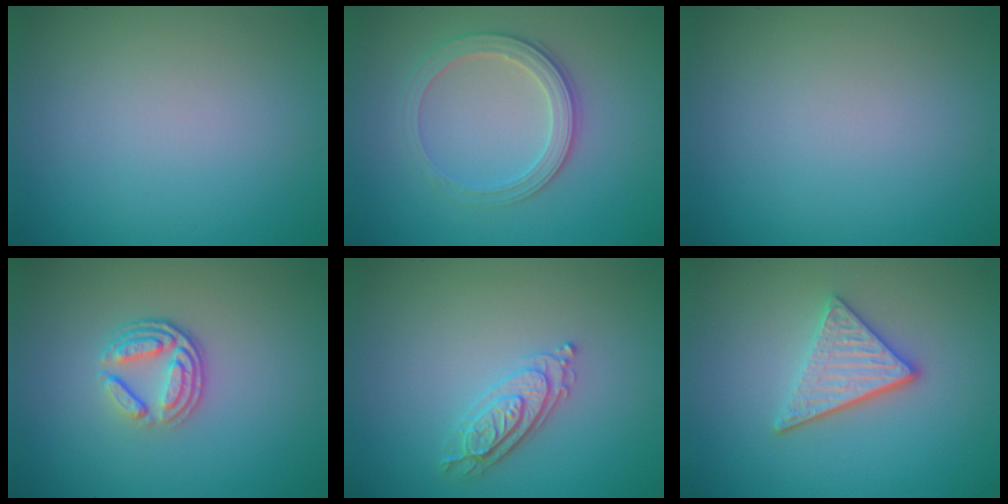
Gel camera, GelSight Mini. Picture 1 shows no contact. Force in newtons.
{"total": 2.9, "press": 2.8, "slide": 0.7}
{"total": 0.0}
{"total": 3.8, "press": 2.7, "slide": 2.6}
{"total": 2.4, "press": 2.3, "slide": 0.7}
{"total": 3.6, "press": 3.0, "slide": 2.0}